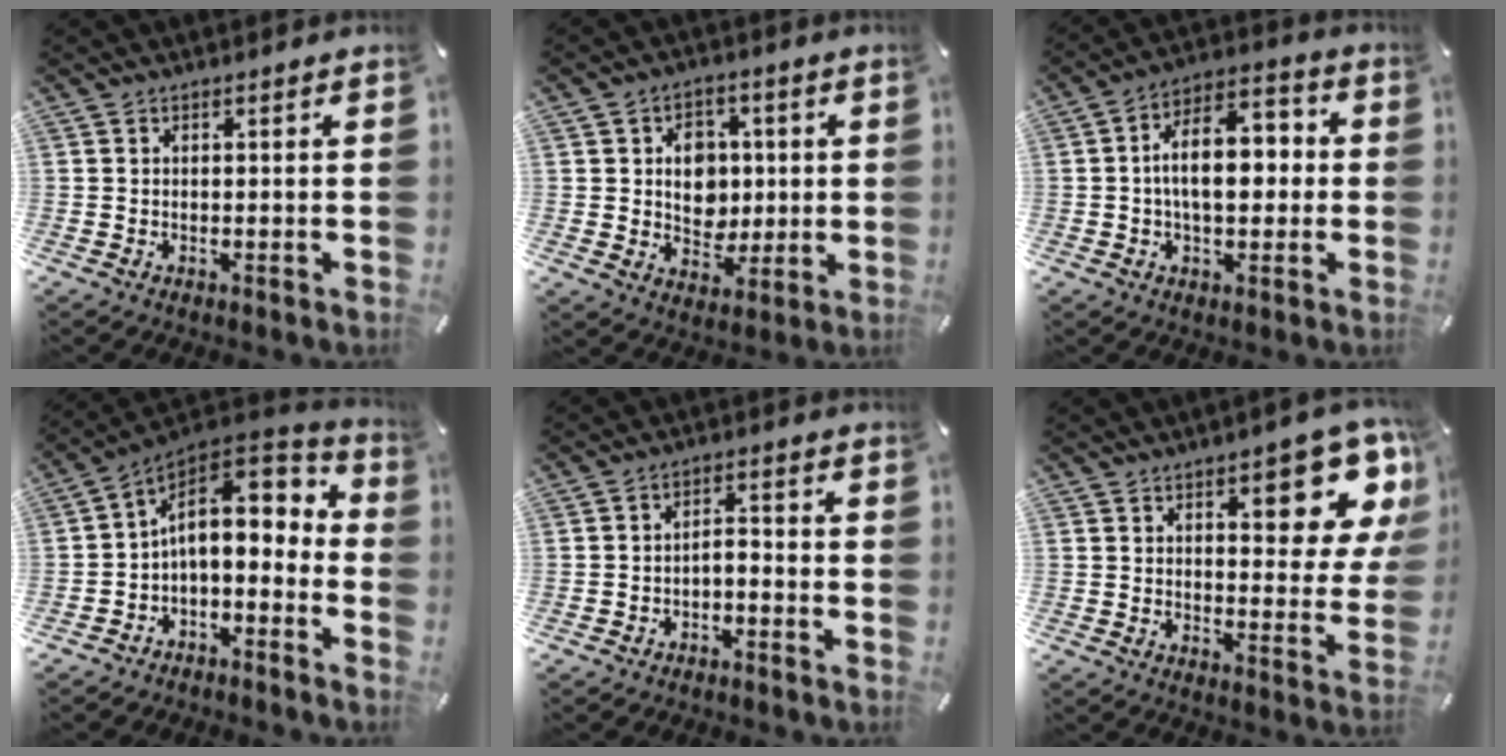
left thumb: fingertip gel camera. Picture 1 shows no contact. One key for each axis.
{"total": 8.4, "fx": 0.9, "fy": 7.3, "fz": 4.1, "tx": -0.047, "ty": 0.002, "tz": 0.013}
{"total": 12.2, "fx": -0.6, "fy": 7.3, "fz": 9.8, "tx": -0.147, "ty": 0.011, "tz": -0.009}
{"total": 12.9, "fx": 2.1, "fy": 8.4, "fz": 9.6, "tx": -0.143, "ty": -0.016, "tz": 0.036}
{"total": 3.2, "fx": -2.8, "fy": 1.1, "fz": 1.1, "tx": -0.020, "ty": 0.017, "tz": -0.055}
{"total": 13.9, "fx": 7.2, "fy": 5.4, "fz": 10.6, "tx": -0.120, "ty": -0.048, "tz": 0.116}